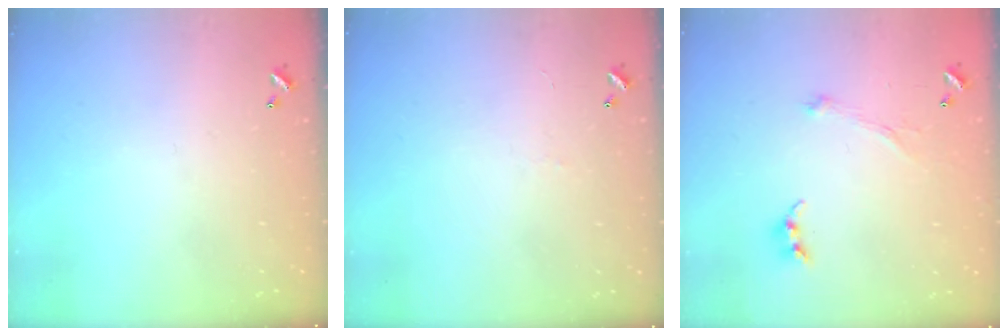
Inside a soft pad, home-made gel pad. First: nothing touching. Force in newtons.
{"total": 2.7, "press": 2.6, "slide": 0.5}
{"total": 2.3, "press": 2.2, "slide": 0.5}